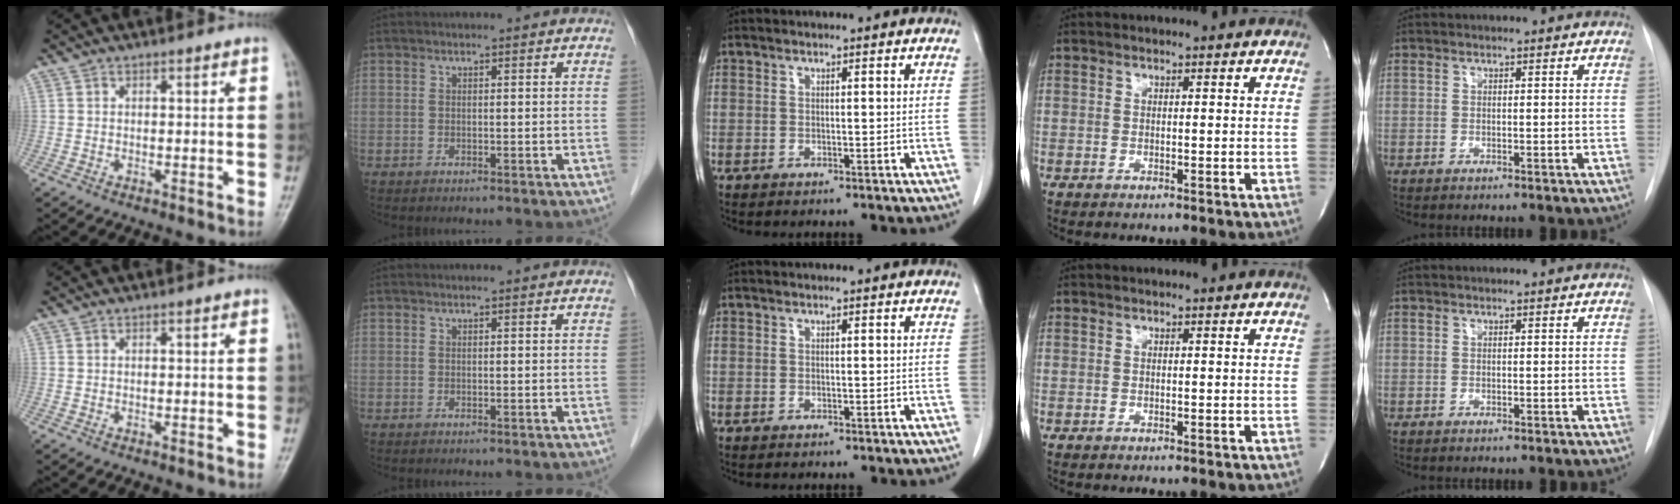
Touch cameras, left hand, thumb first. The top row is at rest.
{}